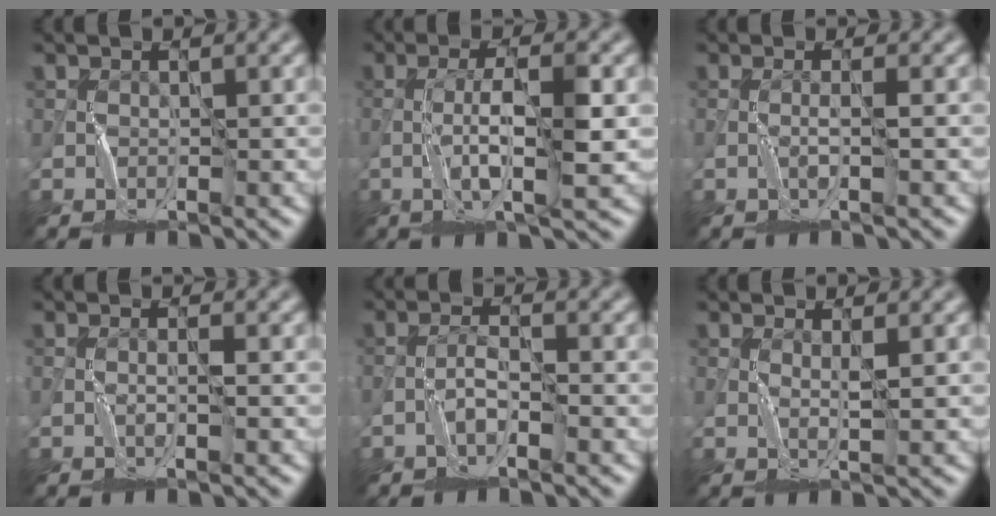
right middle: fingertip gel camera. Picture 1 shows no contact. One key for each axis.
{"total": 4.7, "fx": -0.8, "fy": 0.4, "fz": 4.6, "tx": -0.091, "ty": 0.007, "tz": -0.018}
{"total": 1.0, "fx": -0.2, "fy": -0.9, "fz": 0.2, "tx": -0.010, "ty": 0.001, "tz": -0.006}
{"total": 0.7, "fx": -0.2, "fy": -0.7, "fz": 0.0, "tx": -0.005, "ty": 0.000, "tz": -0.005}
{"total": 1.2, "fx": -1.0, "fy": -0.5, "fz": 0.5, "tx": -0.016, "ty": 0.006, "tz": -0.022}
{"total": 1.1, "fx": 0.6, "fy": -0.9, "fz": 0.1, "tx": -0.010, "ty": 0.000, "tz": 0.010}